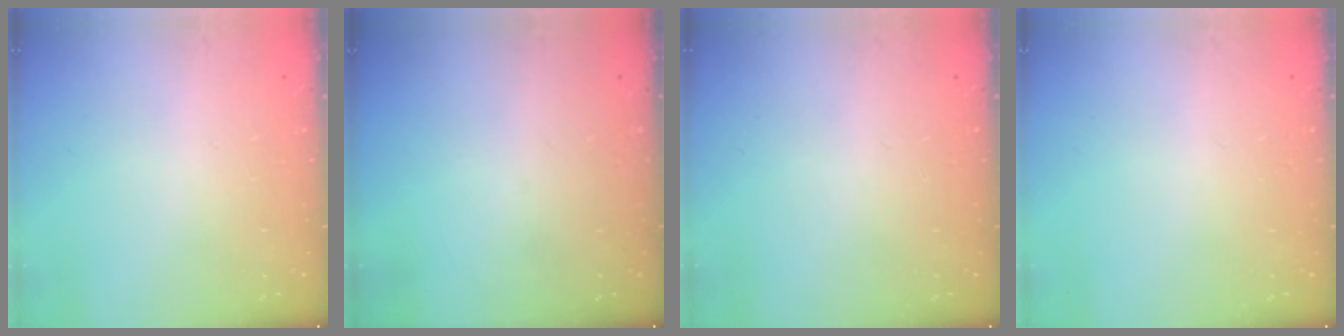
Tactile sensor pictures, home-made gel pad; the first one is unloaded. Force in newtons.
{"total": 0.0}
{"total": 0.0}
{"total": 0.0}